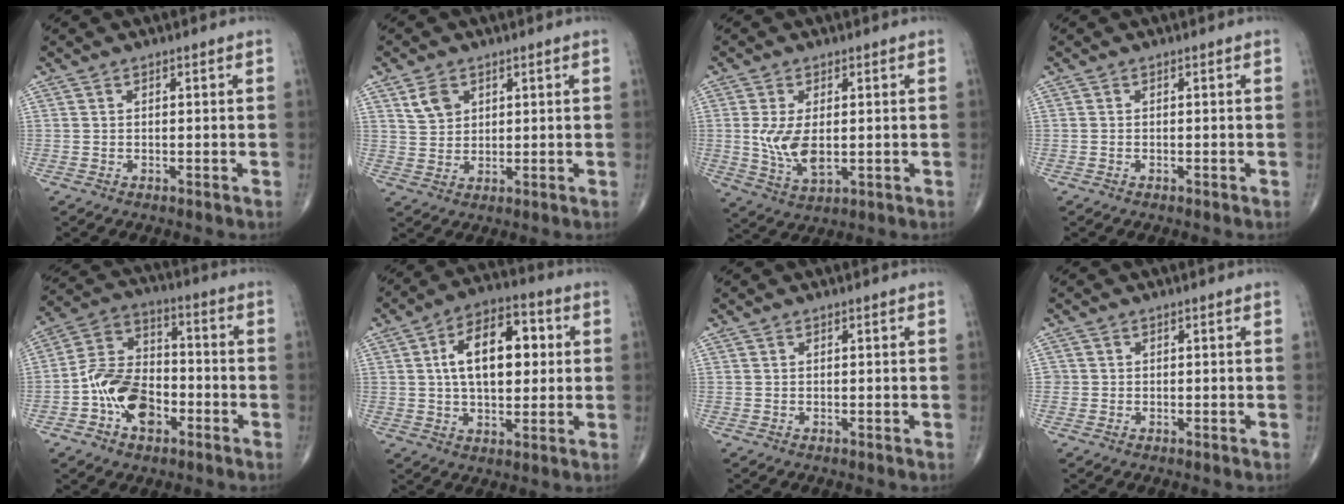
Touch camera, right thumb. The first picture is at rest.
{"total": 4.6, "force": [2.3, 3.3, 2.1], "torque": [-0.025, -0.012, 0.049]}
{"total": 8.0, "force": [0.1, 4.1, 6.8], "torque": [-0.134, -0.013, 0.011]}
{"total": 0.0}
{"total": 13.0, "force": [-4.7, 8.5, 8.7], "torque": [-0.134, 0.041, -0.090]}
{"total": 14.8, "force": [2.6, 8.2, 12.0], "torque": [-0.166, 0.014, 0.037]}
{"total": 0.0}
{"total": 1.0, "force": [-0.1, 1.0, 0.0], "torque": [0.006, 0.005, -0.004]}